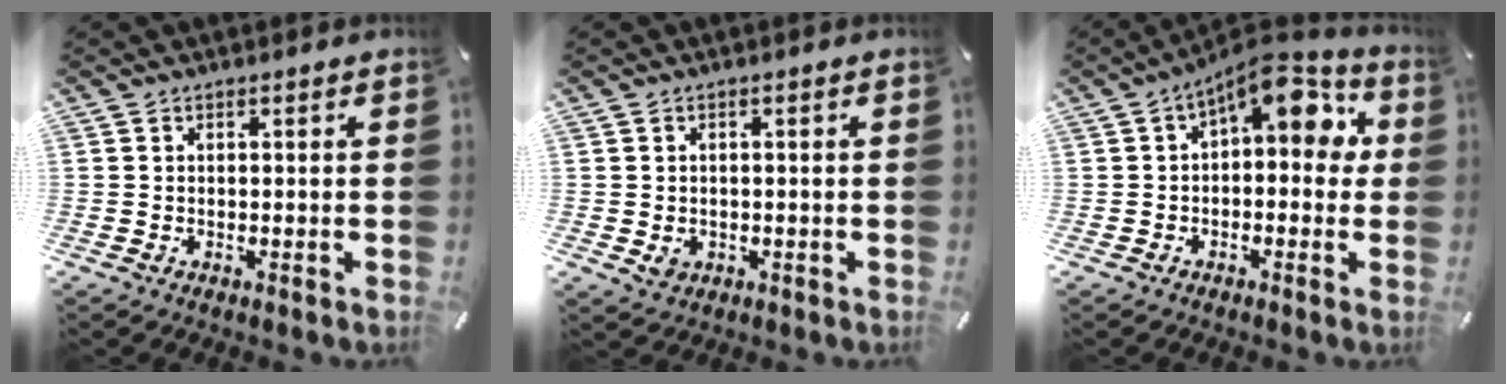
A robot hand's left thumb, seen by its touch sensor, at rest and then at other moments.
{"total": 2.3, "force": [-0.5, 2.0, 1.1], "torque": [-0.010, 0.000, -0.010]}
{"total": 11.8, "force": [4.7, 5.4, 9.4], "torque": [-0.135, -0.031, 0.078]}